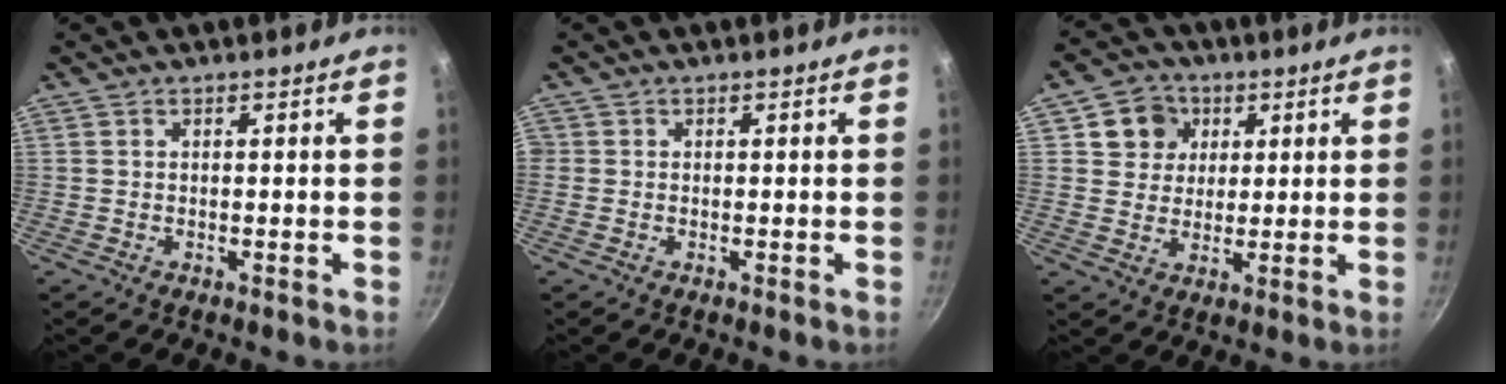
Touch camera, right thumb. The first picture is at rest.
{"total": 0.6, "force": [-0.1, 0.5, 0.0], "torque": [0.002, 0.000, -0.005]}
{"total": 7.3, "force": [2.7, 6.4, 2.1], "torque": [0.005, 0.003, 0.040]}